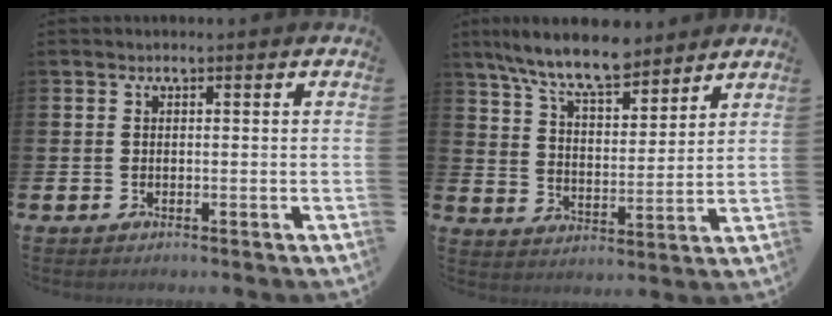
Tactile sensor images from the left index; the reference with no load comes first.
{"total": 9.6, "force": [8.5, 2.0, 3.8], "torque": [-0.101, -0.035, 0.155]}